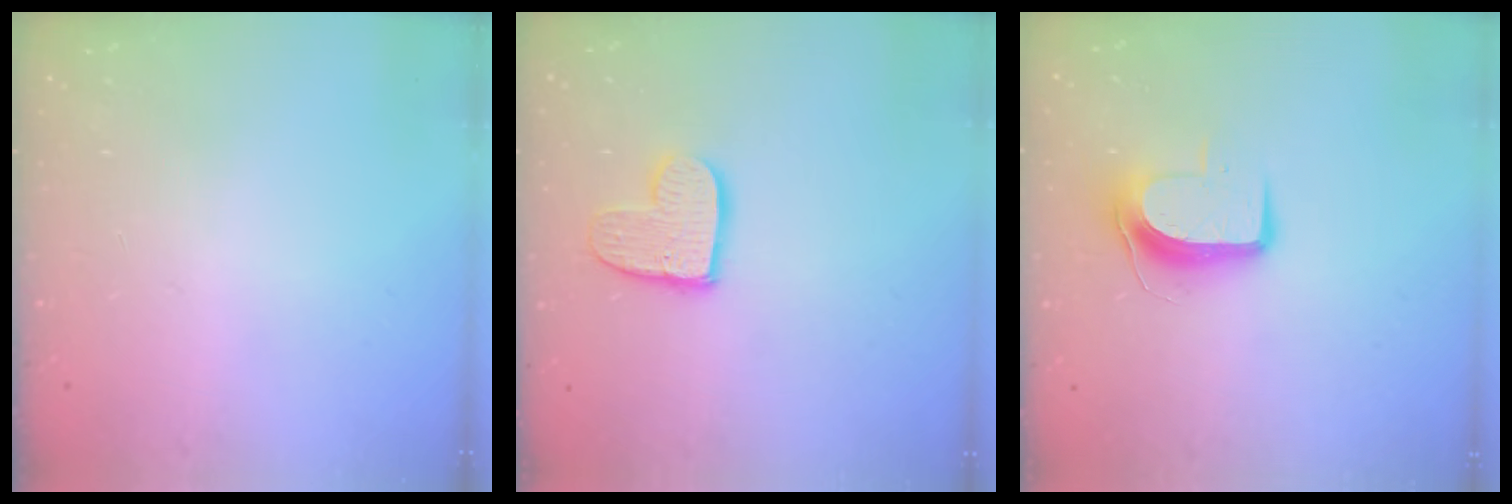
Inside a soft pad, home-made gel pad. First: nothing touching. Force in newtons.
{"total": 10.9, "press": 10.8, "slide": 0.9}
{"total": 8.8, "press": 8.8, "slide": 0.5}